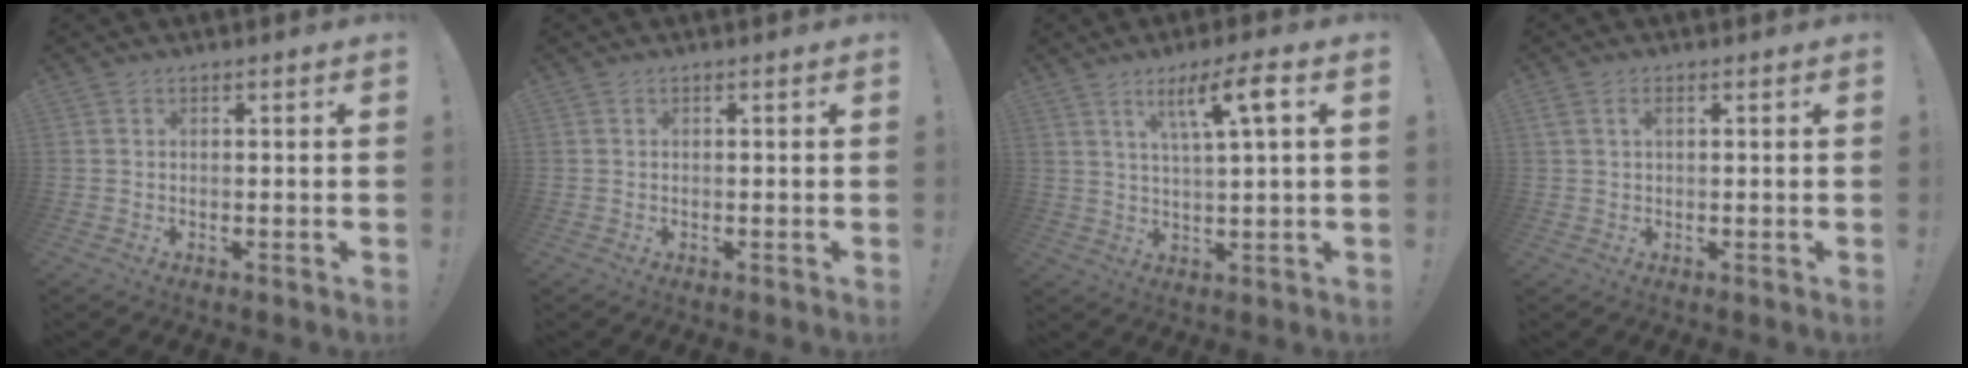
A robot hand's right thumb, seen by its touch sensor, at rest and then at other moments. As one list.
[{"total": 0.0}, {"total": 9.4, "force": [4.0, 0.9, 8.4], "torque": [-0.143, -0.008, 0.059]}, {"total": 1.9, "force": [0.7, 0.9, 1.5], "torque": [-0.026, 0.001, 0.012]}]